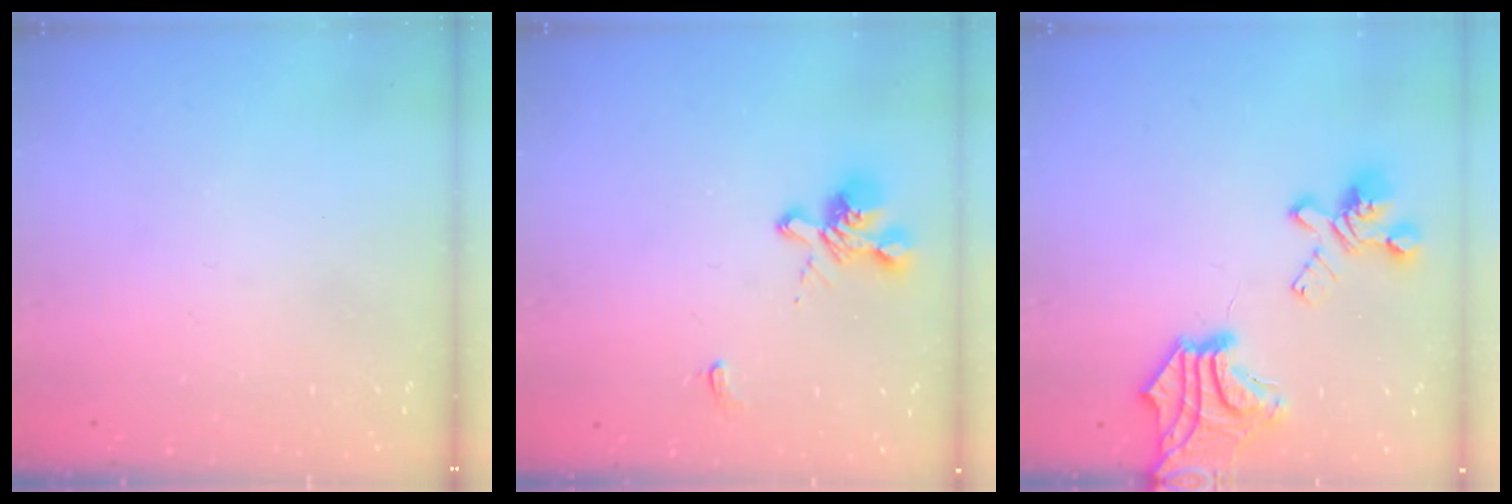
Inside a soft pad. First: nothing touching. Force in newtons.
{"total": 1.5, "press": 1.0, "slide": 1.2}
{"total": 11.1, "press": 10.7, "slide": 2.8}